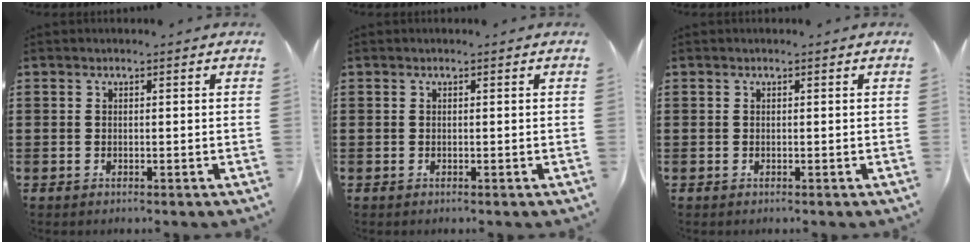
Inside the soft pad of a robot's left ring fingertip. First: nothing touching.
{"total": 0.0}
{"total": 0.0}